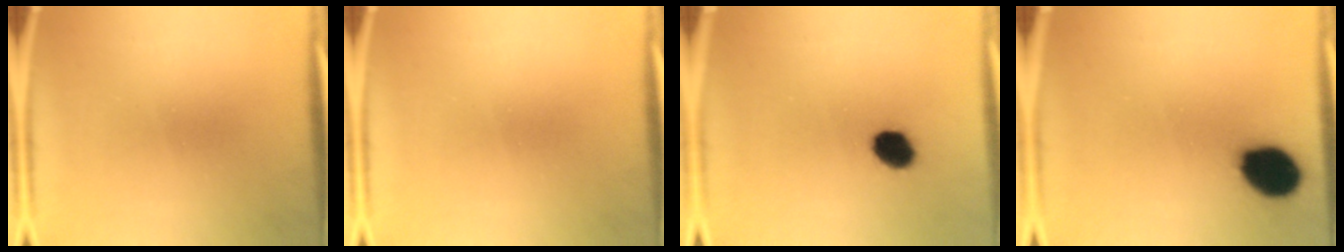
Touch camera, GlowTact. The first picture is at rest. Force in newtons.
{"total": 0.0}
{"total": 5.6}
{"total": 12.3}